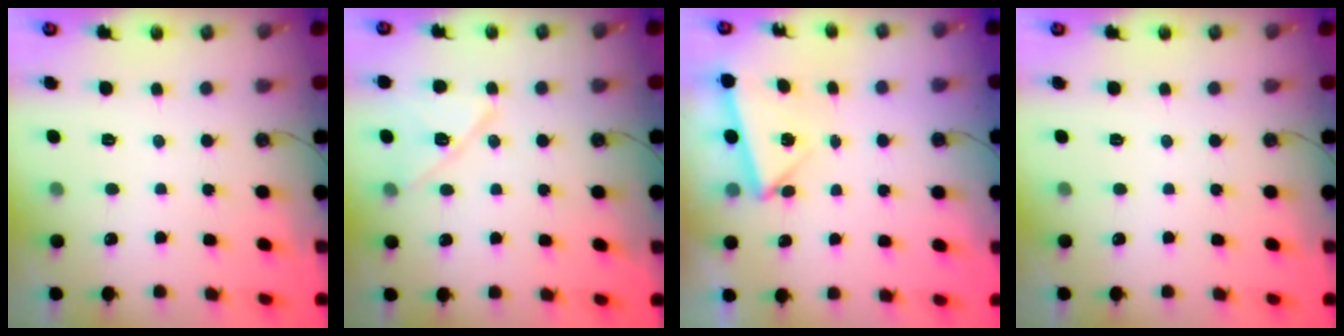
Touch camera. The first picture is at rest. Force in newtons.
{"total": 11.1, "press": 11.1, "slide": 0.6}
{"total": 3.9, "press": 3.9, "slide": 0.5}
{"total": 0.0}